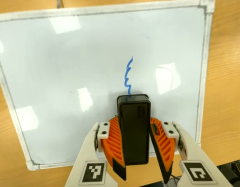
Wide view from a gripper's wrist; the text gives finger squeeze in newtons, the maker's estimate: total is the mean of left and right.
{"total": 8.2, "left": 9.2, "right": 7.1}